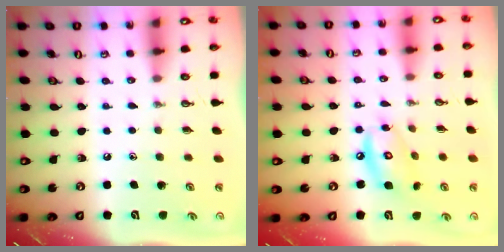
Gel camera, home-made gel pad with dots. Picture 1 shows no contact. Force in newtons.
{"total": 10.2, "press": 10.2, "slide": 0.7}